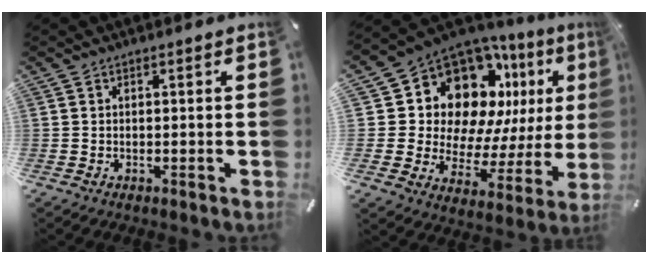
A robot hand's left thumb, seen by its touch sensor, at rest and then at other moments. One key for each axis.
{"total": 15.4, "fx": 8.7, "fy": 10.6, "fz": 7.0, "tx": -0.114, "ty": -0.095, "tz": 0.161}